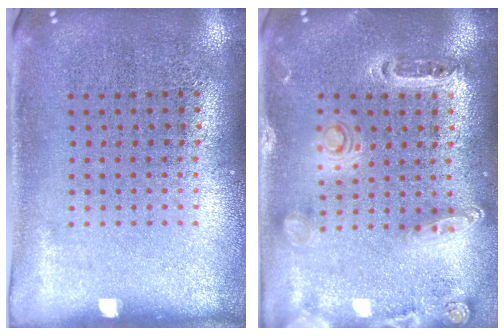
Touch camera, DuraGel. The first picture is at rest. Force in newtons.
{"total": 1.4, "press": 1.4, "slide": 0.3}